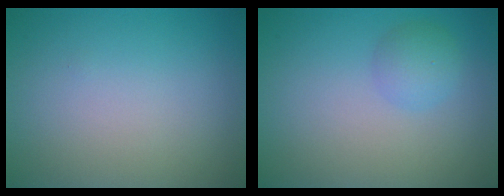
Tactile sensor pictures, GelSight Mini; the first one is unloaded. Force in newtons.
{"total": 1.9, "press": 1.9, "slide": 0.1}